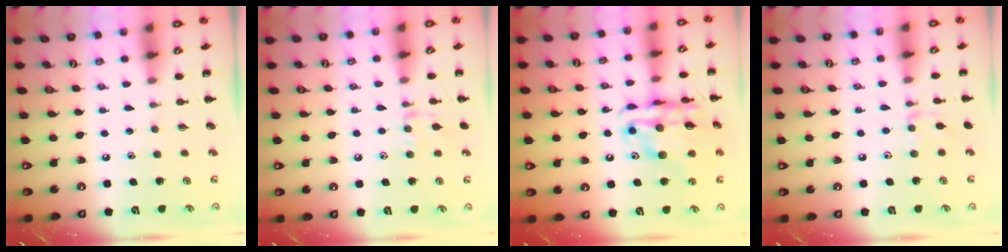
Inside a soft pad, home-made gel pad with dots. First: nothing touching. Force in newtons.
{"total": 7.1, "press": 7.0, "slide": 1.1}
{"total": 17.3, "press": 17.1, "slide": 2.7}
{"total": 4.9, "press": 4.7, "slide": 1.3}